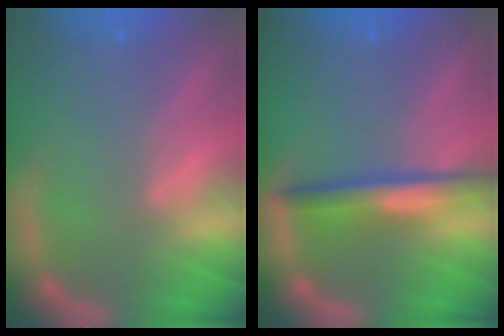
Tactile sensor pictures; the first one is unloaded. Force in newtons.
{"total": 4.0}